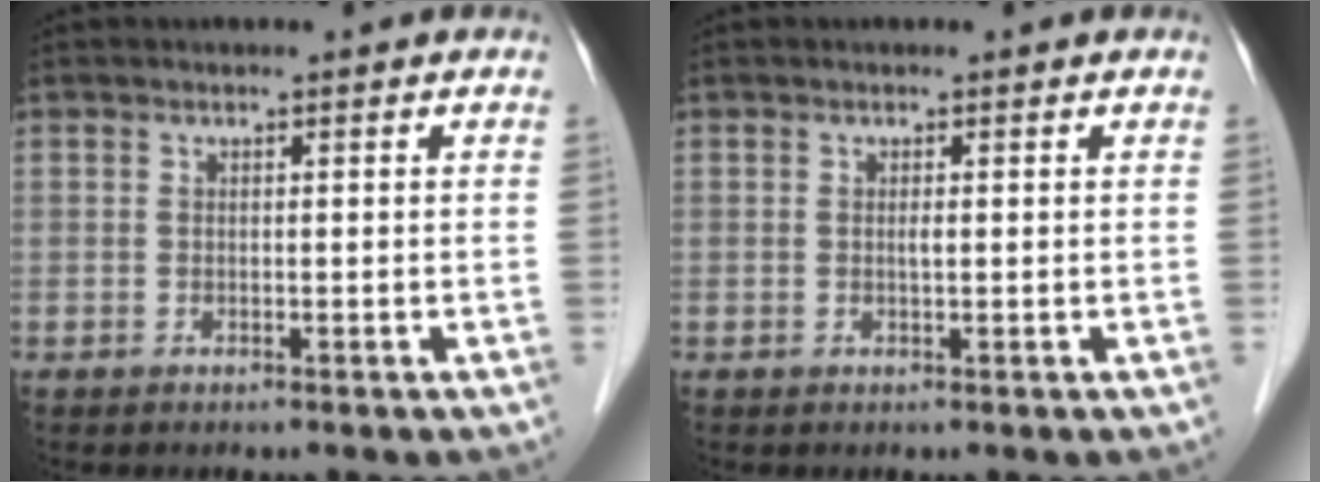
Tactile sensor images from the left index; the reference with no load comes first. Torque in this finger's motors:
{"motor_torque": [0.34, 0.18, 0.02, 0.01]}